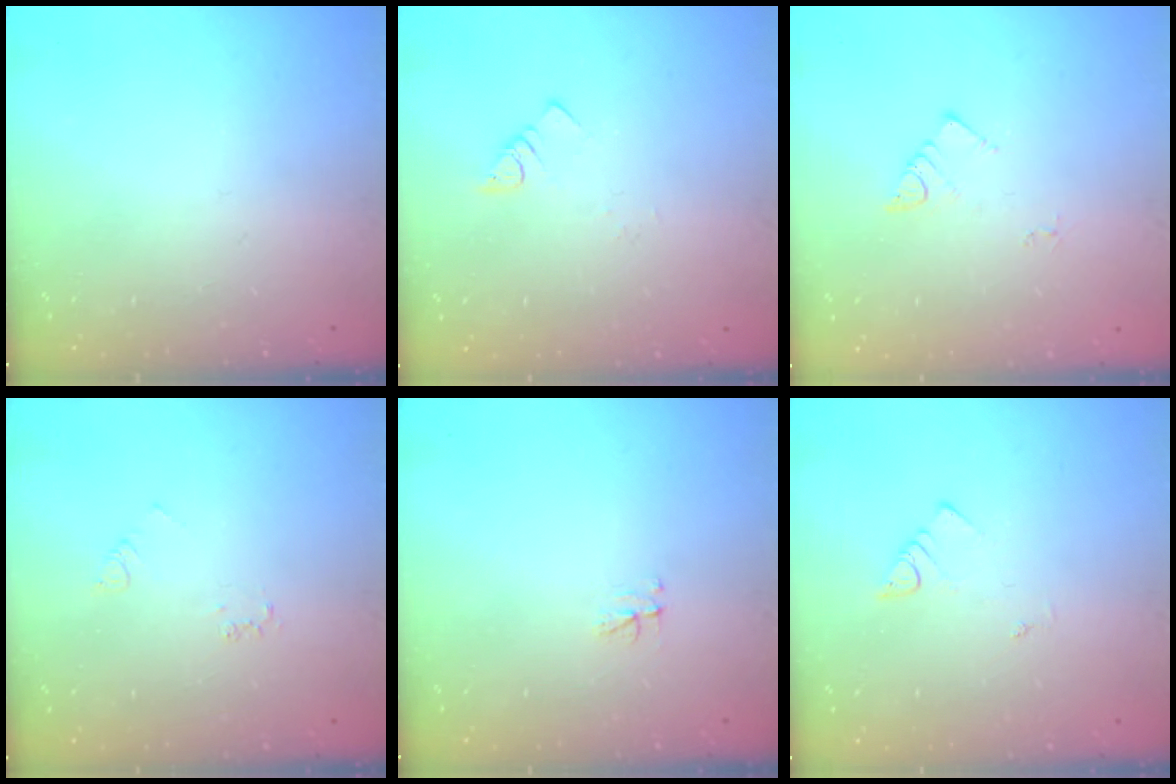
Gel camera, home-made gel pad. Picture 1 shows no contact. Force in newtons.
{"total": 1.8, "press": 1.8, "slide": 0.3}
{"total": 4.5, "press": 4.5, "slide": 0.4}
{"total": 2.3, "press": 2.3, "slide": 0.4}
{"total": 2.9, "press": 2.9, "slide": 0.4}
{"total": 1.9, "press": 1.9, "slide": 0.2}